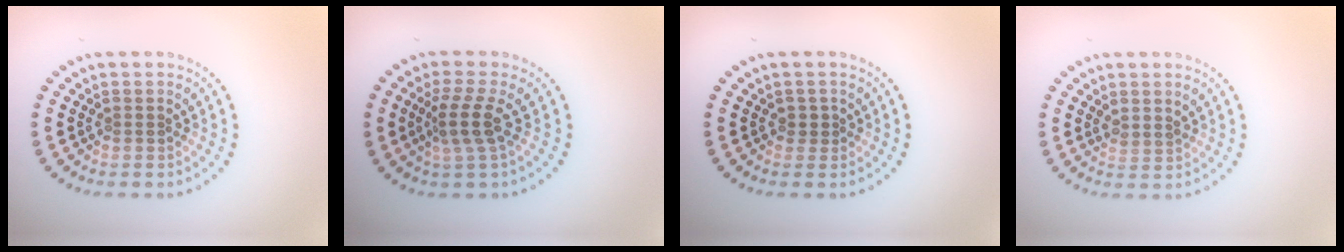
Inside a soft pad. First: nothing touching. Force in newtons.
{"total": 3.0, "press": 2.3, "slide": 2.0}
{"total": 1.0, "press": 0.8, "slide": 0.5}
{"total": 1.0, "press": 0.7, "slide": 0.7}